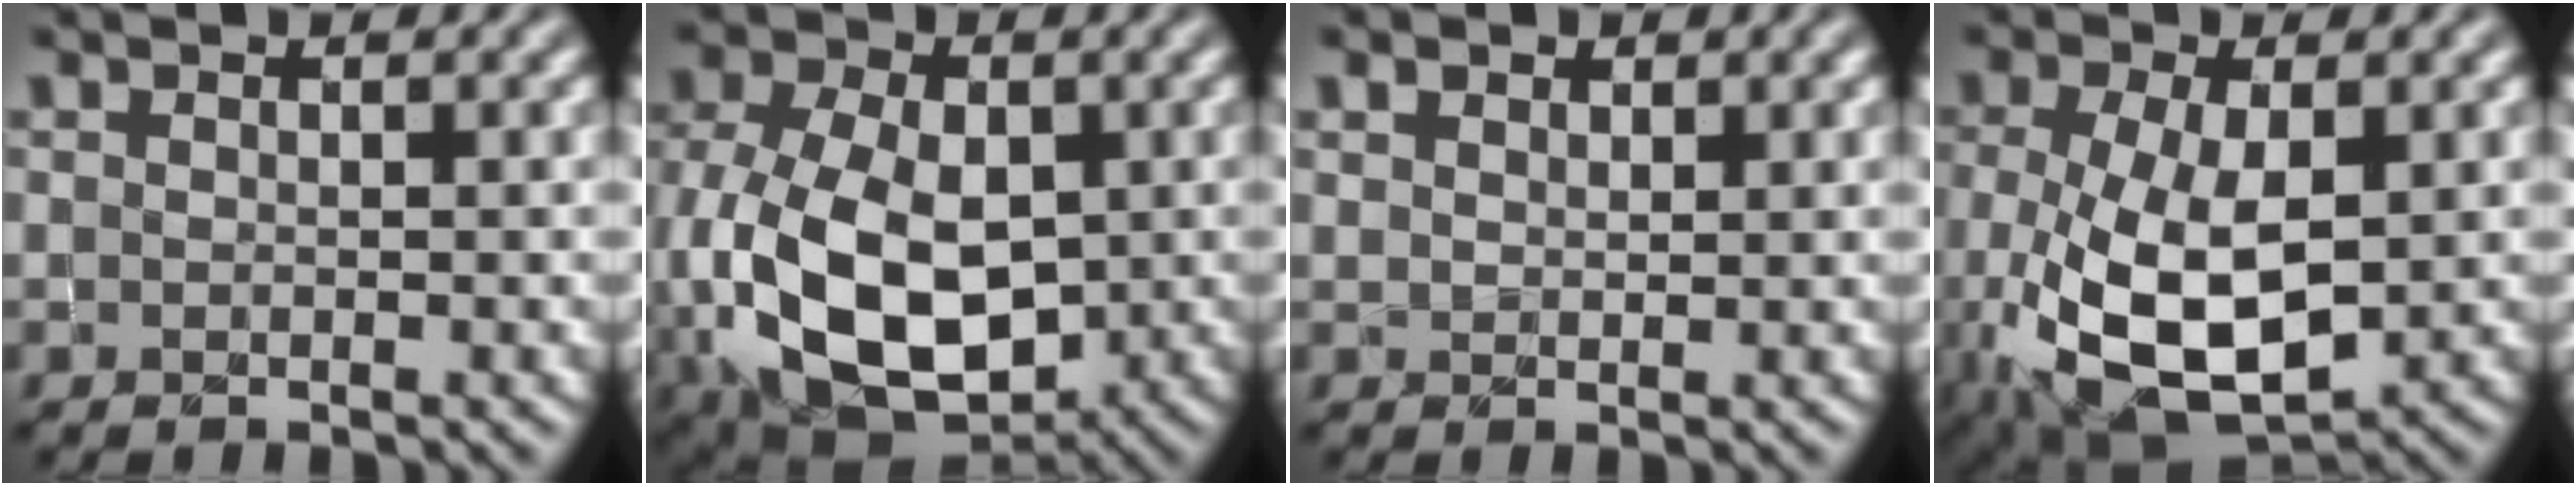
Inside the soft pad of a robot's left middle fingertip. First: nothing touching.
{"total": 14.4, "force": [-2.3, 9.3, 10.7], "torque": [-0.226, -0.036, -0.030]}
{"total": 1.3, "force": [0.9, 0.8, 0.5], "torque": [-0.011, 0.002, 0.016]}
{"total": 9.9, "force": [-1.6, 5.2, 8.3], "torque": [-0.187, -0.023, -0.024]}